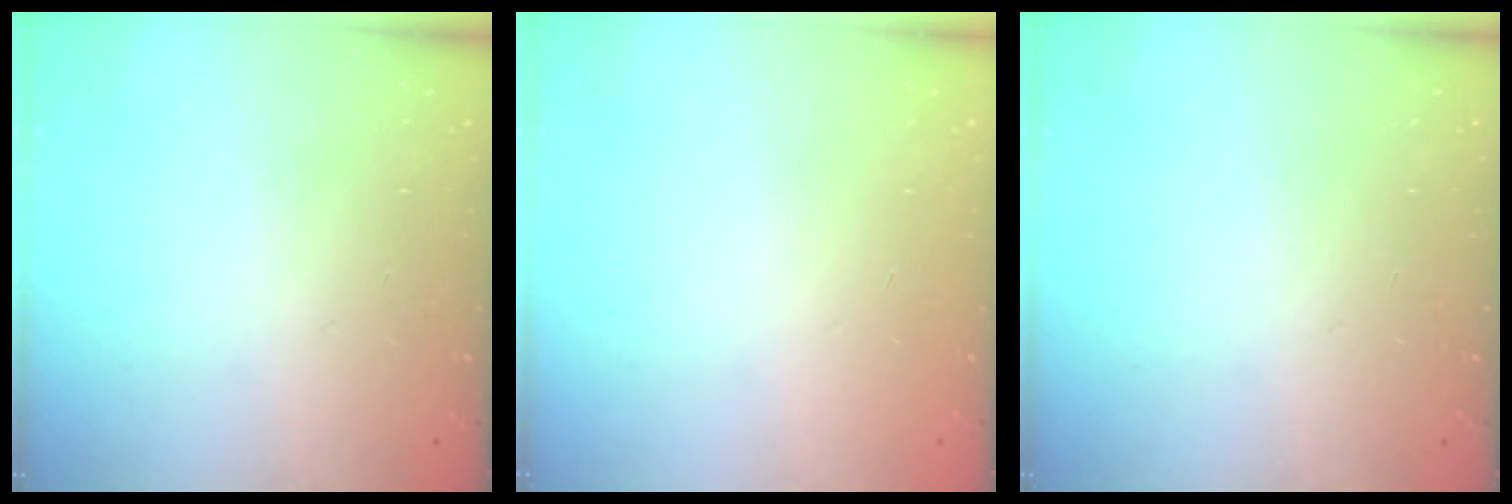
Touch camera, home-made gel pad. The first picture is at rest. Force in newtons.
{"total": 0.0}
{"total": 0.0}